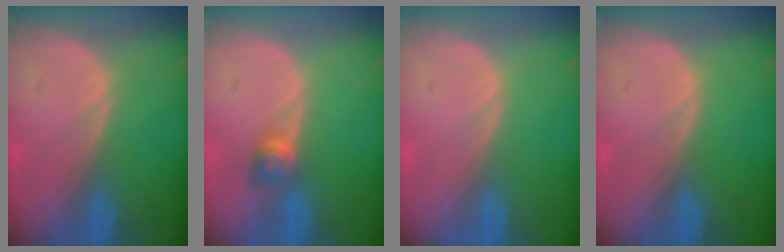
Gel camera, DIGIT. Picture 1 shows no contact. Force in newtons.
{"total": 2.9, "press": 2.5, "slide": 1.5}
{"total": 0.0}
{"total": 0.0}